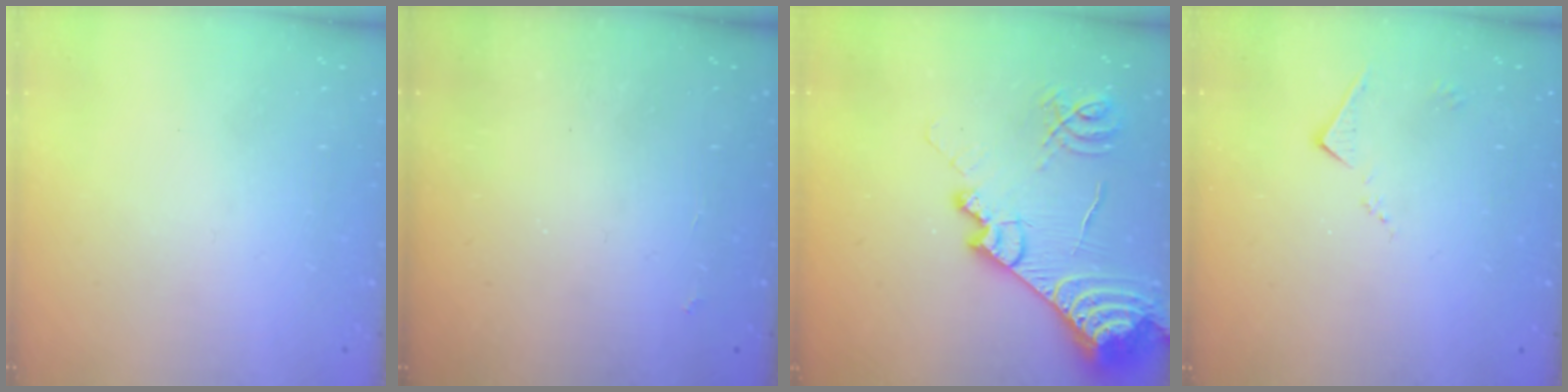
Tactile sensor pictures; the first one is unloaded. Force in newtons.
{"total": 2.5, "press": 2.4, "slide": 0.4}
{"total": 20.0, "press": 19.9, "slide": 2.0}
{"total": 7.4, "press": 7.4, "slide": 0.2}